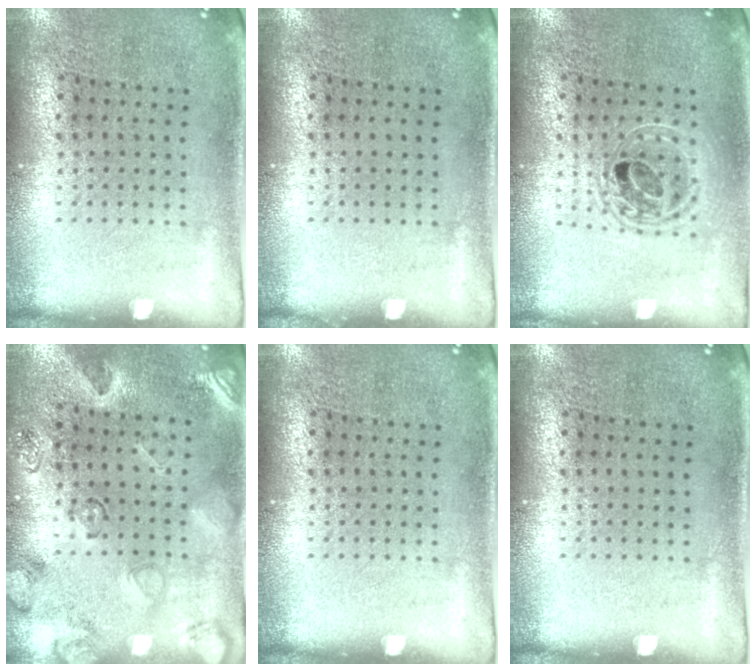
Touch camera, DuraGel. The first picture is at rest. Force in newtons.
{"total": 0.0}
{"total": 1.7, "press": 1.4, "slide": 0.9}
{"total": 2.3, "press": 1.9, "slide": 1.3}
{"total": 0.0}
{"total": 0.0}